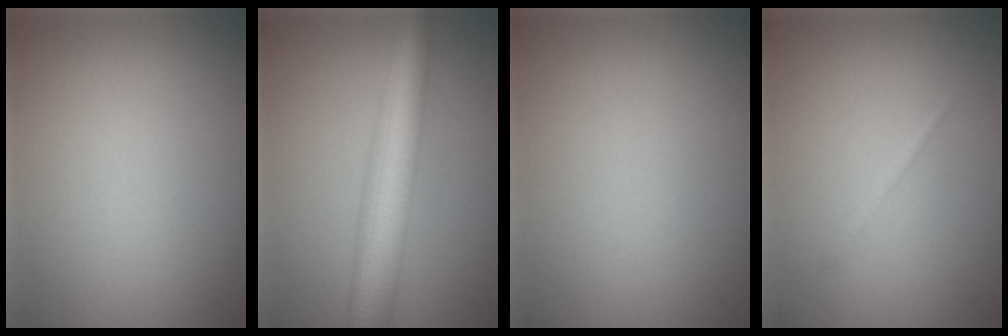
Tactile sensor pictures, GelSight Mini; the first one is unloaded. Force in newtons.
{"total": 8.0, "press": 8.0, "slide": 0.2}
{"total": 0.0}
{"total": 0.6, "press": 0.6, "slide": 0.0}